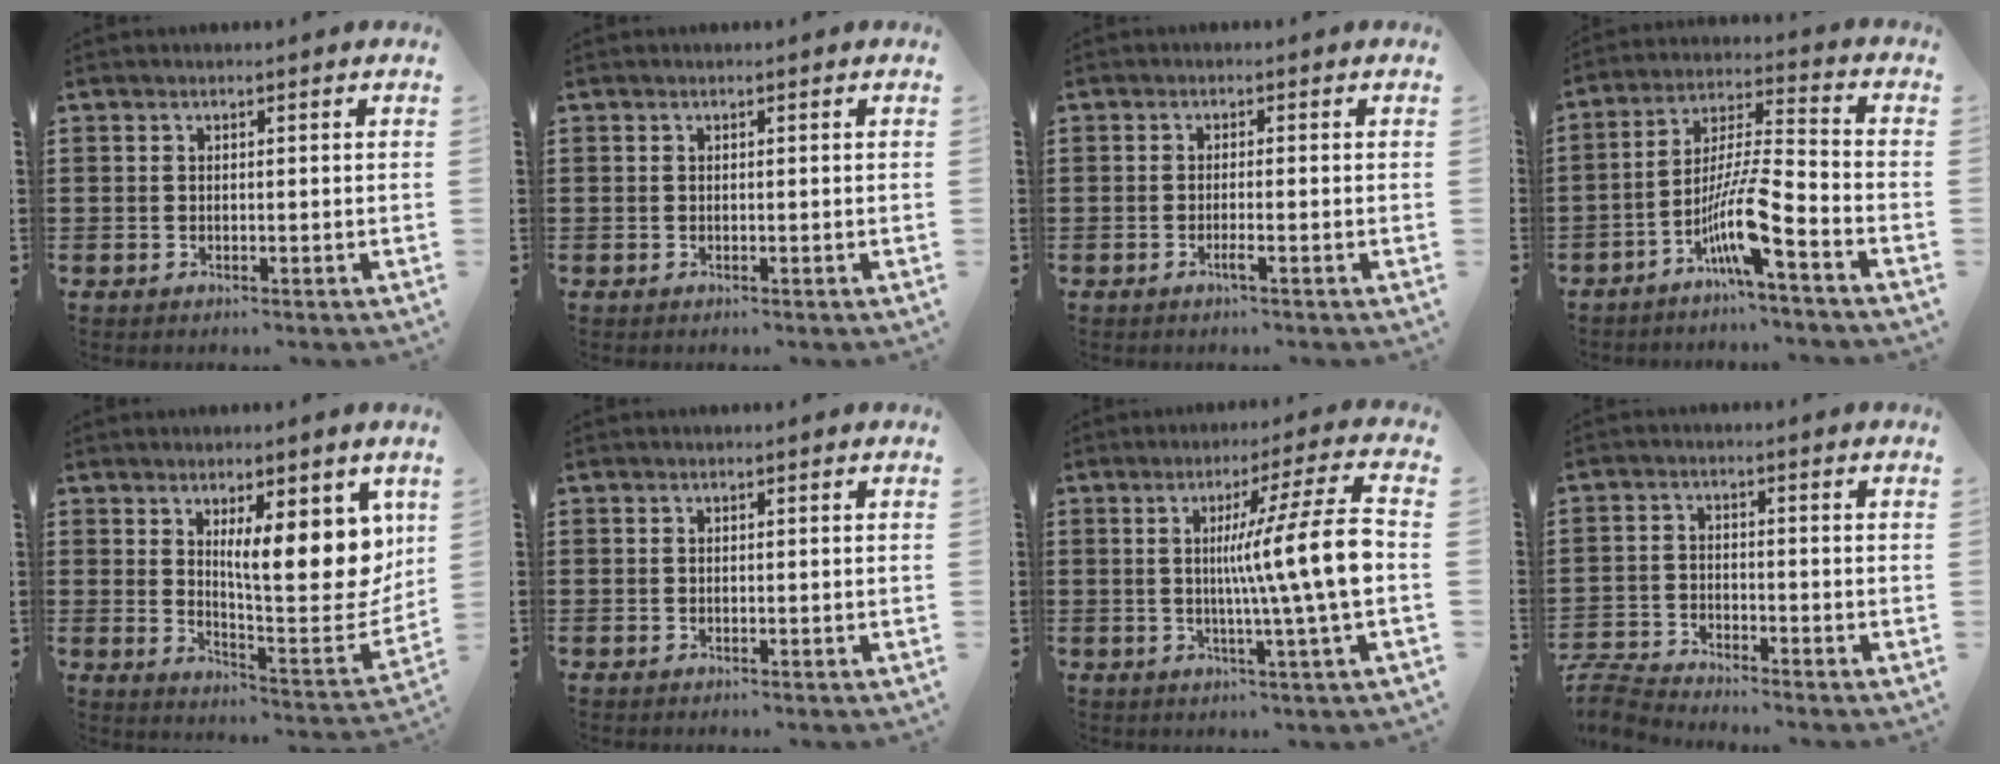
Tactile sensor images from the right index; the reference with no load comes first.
{"total": 0.0}
{"total": 1.8, "force": [-1.0, -0.1, 1.5], "torque": [-0.032, -0.008, -0.021]}
{"total": 10.1, "force": [-5.8, 0.7, 8.2], "torque": [-0.168, -0.009, -0.114]}
{"total": 11.7, "force": [4.4, 3.9, 10.2], "torque": [-0.140, -0.030, 0.072]}
{"total": 0.0}
{"total": 12.7, "force": [-0.1, 0.0, 12.7], "torque": [-0.201, -0.013, -0.013]}
{"total": 4.0, "force": [-4.0, 0.4, 0.3], "torque": [-0.024, -0.004, -0.087]}